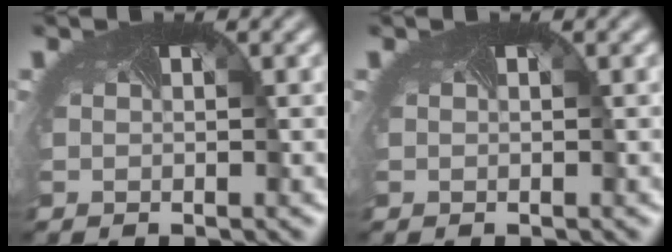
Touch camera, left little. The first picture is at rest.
{"total": 0.0}